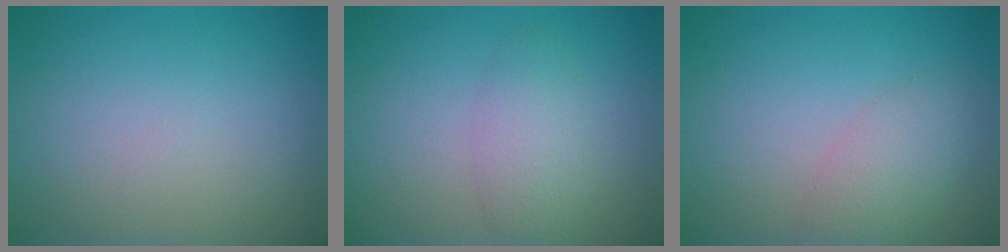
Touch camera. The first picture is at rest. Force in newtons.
{"total": 2.7, "press": 2.7, "slide": 0.1}
{"total": 3.0, "press": 3.0, "slide": 0.1}